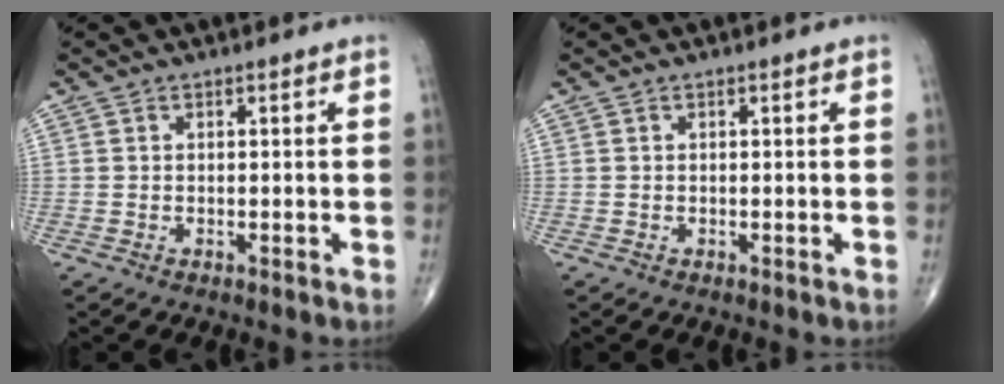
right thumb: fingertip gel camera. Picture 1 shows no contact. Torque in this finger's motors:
{"motor_torque": [0.01, -0.01, 0.02, 0.01, 0.04]}